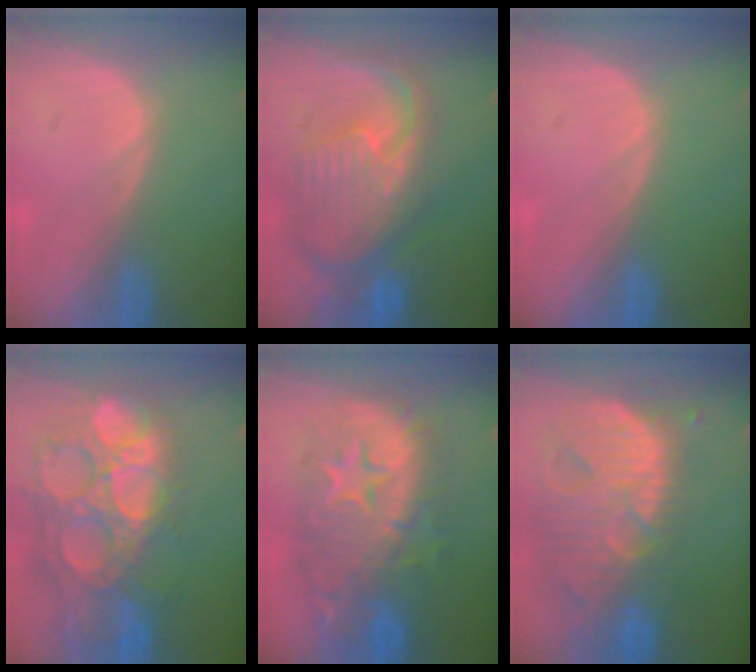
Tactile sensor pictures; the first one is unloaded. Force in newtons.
{"total": 11.6, "press": 10.1, "slide": 5.8}
{"total": 0.0}
{"total": 15.4, "press": 12.8, "slide": 8.7}
{"total": 12.6, "press": 12.6, "slide": 1.1}
{"total": 13.7, "press": 11.6, "slide": 7.3}